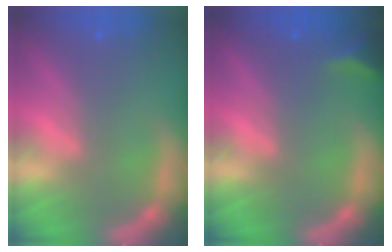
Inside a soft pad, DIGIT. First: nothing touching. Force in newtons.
{"total": 2.4}